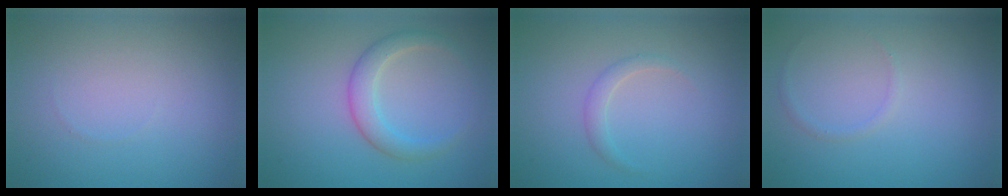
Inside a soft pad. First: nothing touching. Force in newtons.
{"total": 2.6, "press": 2.6, "slide": 0.1}
{"total": 1.1, "press": 1.1, "slide": 0.1}
{"total": 0.6, "press": 0.6, "slide": 0.0}